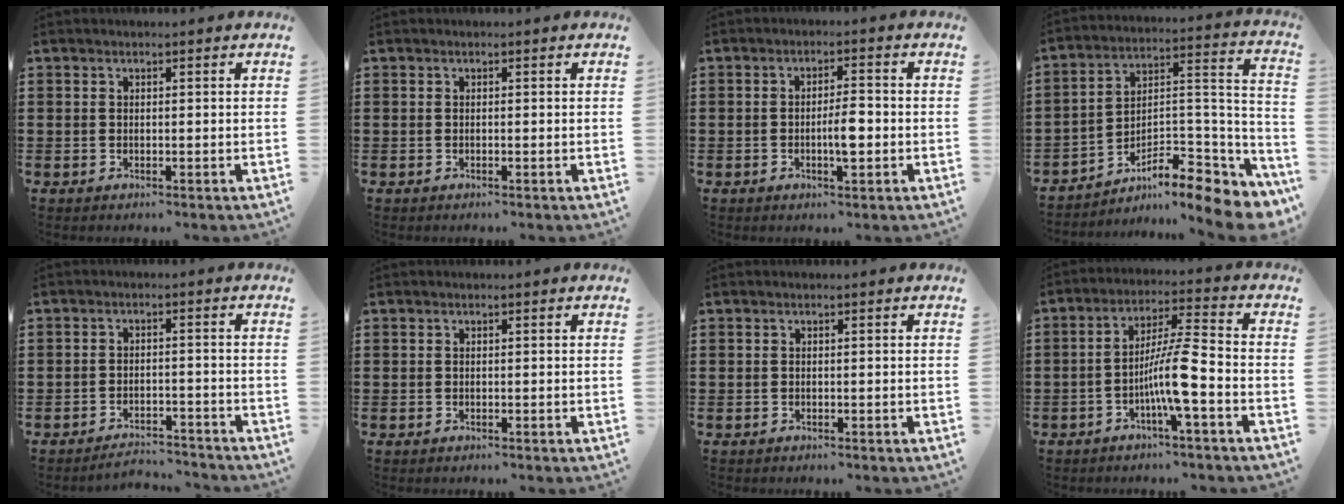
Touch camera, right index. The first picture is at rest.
{"total": 0.0}
{"total": 4.3, "force": [-0.9, 1.0, 4.1], "torque": [-0.078, 0.000, -0.019]}
{"total": 8.8, "force": [-6.9, 2.8, 4.8], "torque": [-0.066, 0.007, -0.129]}
{"total": 3.3, "force": [-3.2, 0.3, 0.2], "torque": [-0.009, 0.002, -0.068]}
{"total": 0.0}
{"total": 0.0}
{"total": 8.4, "force": [-3.2, 0.6, 7.8], "torque": [-0.151, -0.003, -0.065]}